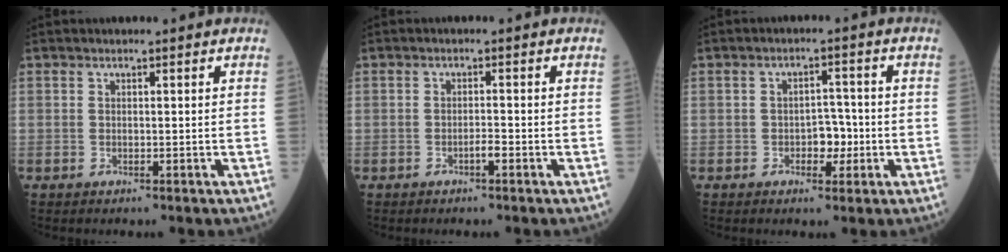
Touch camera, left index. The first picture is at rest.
{"total": 1.5, "force": [-1.2, 0.1, 0.9], "torque": [-0.018, -0.004, -0.022]}
{"total": 3.7, "force": [-1.4, 2.2, 2.7], "torque": [-0.035, 0.002, -0.023]}